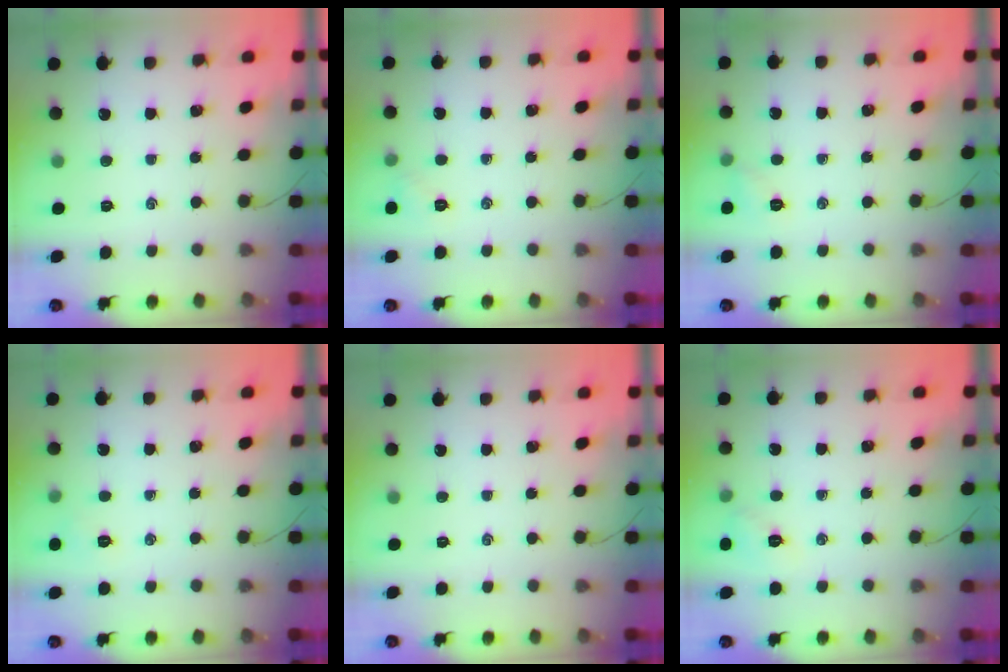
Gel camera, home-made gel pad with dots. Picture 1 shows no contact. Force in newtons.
{"total": 3.8, "press": 3.7, "slide": 1.1}
{"total": 4.9, "press": 4.7, "slide": 1.2}
{"total": 4.0, "press": 3.9, "slide": 1.0}
{"total": 0.0}
{"total": 5.8, "press": 5.6, "slide": 1.3}